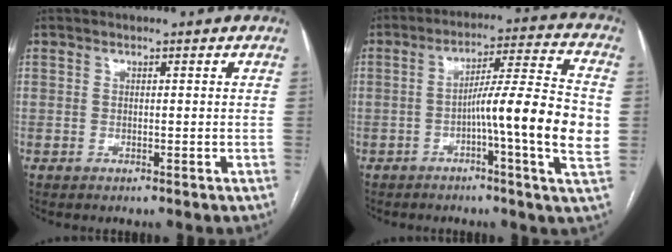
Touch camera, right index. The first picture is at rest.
{"total": 13.9, "force": [-2.1, -0.6, 13.7], "torque": [-0.208, 0.004, -0.043]}